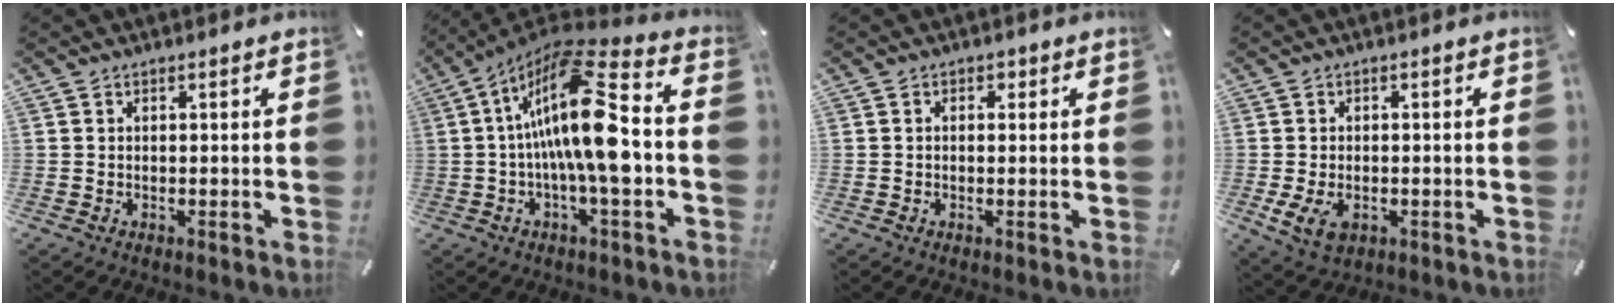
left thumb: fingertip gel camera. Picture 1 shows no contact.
{"total": 19.5, "force": [0.3, 6.1, 18.5], "torque": [-0.335, -0.008, -0.002]}
{"total": 1.0, "force": [0.2, 0.9, 0.4], "torque": [-0.010, 0.008, 0.001]}
{"total": 4.5, "force": [-1.2, 3.3, 2.7], "torque": [-0.057, -0.002, -0.025]}